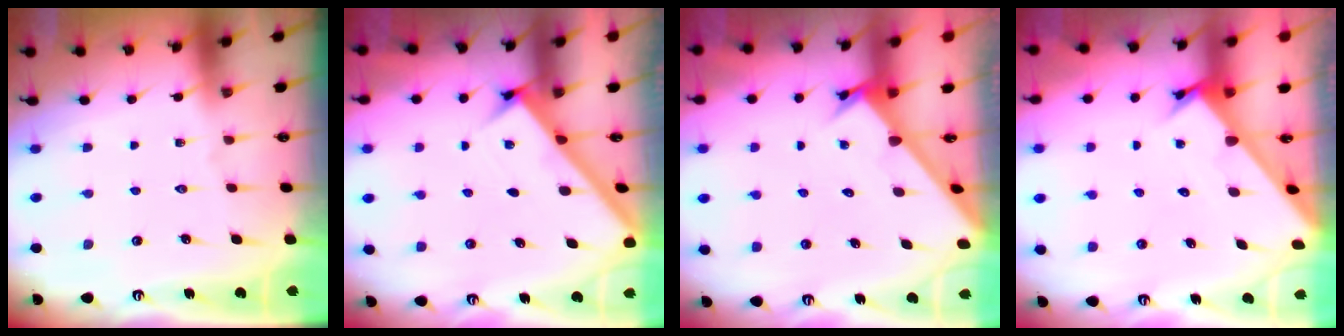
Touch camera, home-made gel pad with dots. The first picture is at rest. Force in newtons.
{"total": 2.8, "press": 2.8, "slide": 0.4}
{"total": 2.6, "press": 2.6, "slide": 0.3}
{"total": 2.1, "press": 2.1, "slide": 0.1}